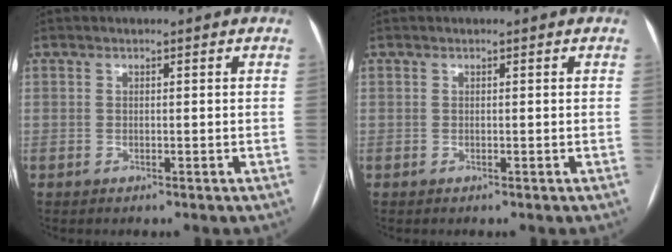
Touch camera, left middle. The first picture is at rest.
{"total": 0.0}